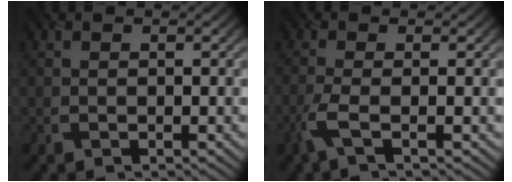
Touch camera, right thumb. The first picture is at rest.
{"total": 3.1, "force": [-1.3, 0.4, 2.8], "torque": [-0.062, 0.002, -0.042]}